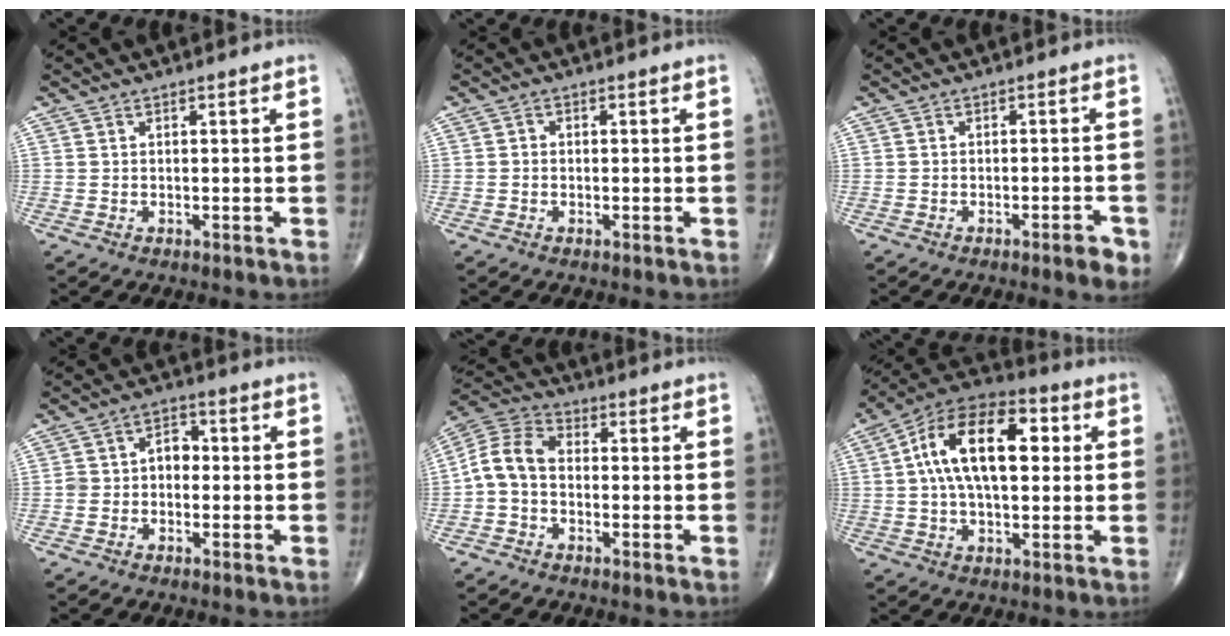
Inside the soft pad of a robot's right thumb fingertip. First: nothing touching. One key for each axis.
{"total": 0.8, "fx": -0.2, "fy": 0.7, "fz": 0.3, "tx": -0.001, "ty": 0.002, "tz": -0.009}
{"total": 3.4, "fx": -1.9, "fy": 0.8, "fz": 2.7, "tx": -0.034, "ty": 0.008, "tz": -0.026}
{"total": 4.9, "fx": -0.6, "fy": 3.9, "fz": 3.0, "tx": -0.030, "ty": 0.023, "tz": -0.021}
{"total": 8.0, "fx": -1.2, "fy": 5.7, "fz": 5.6, "tx": -0.101, "ty": 0.028, "tz": -0.041}
{"total": 17.9, "fx": 2.9, "fy": 9.5, "fz": 14.9, "tx": -0.237, "ty": 0.030, "tz": 0.040}